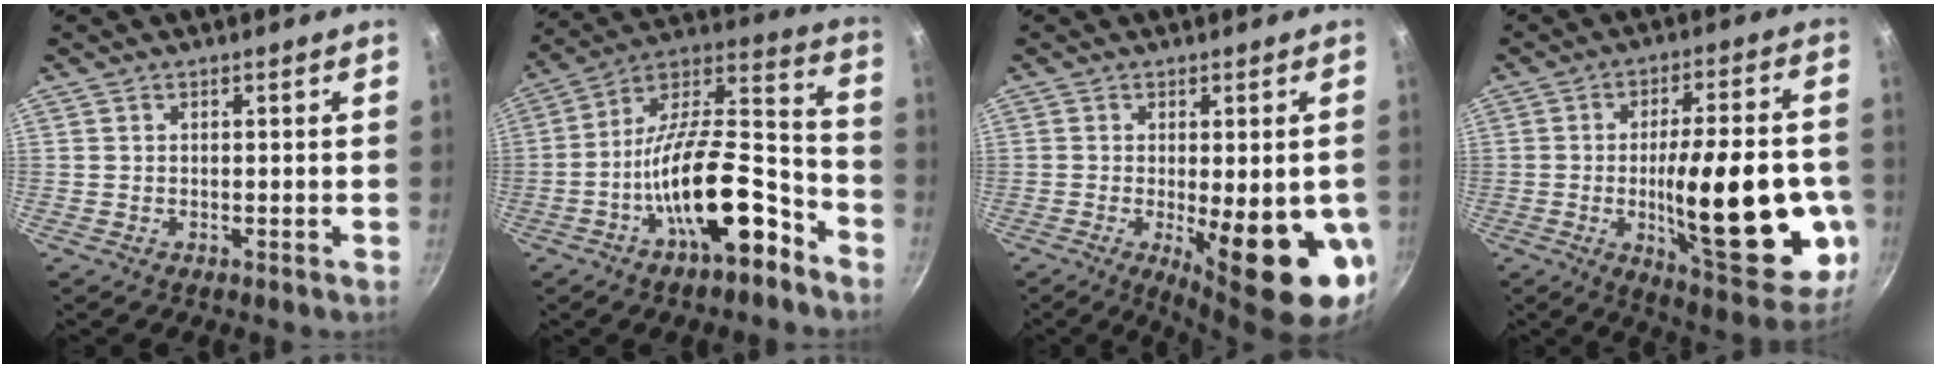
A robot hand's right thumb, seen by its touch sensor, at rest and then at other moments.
{"total": 21.4, "force": [-10.0, 8.4, 17.0], "torque": [-0.245, 0.078, -0.176]}
{"total": 16.6, "force": [-3.8, 4.8, 15.5], "torque": [-0.186, -0.020, -0.036]}
{"total": 25.4, "force": [-4.2, 8.1, 23.7], "torque": [-0.316, 0.001, -0.050]}